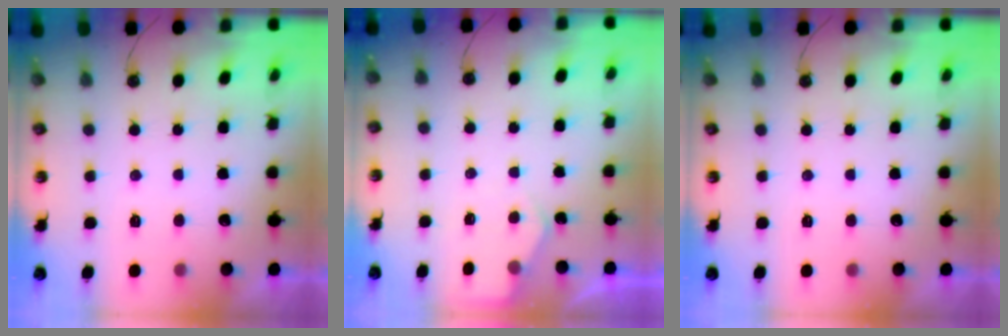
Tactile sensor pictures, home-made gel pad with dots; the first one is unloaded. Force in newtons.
{"total": 4.3, "press": 4.3, "slide": 0.6}
{"total": 0.0}